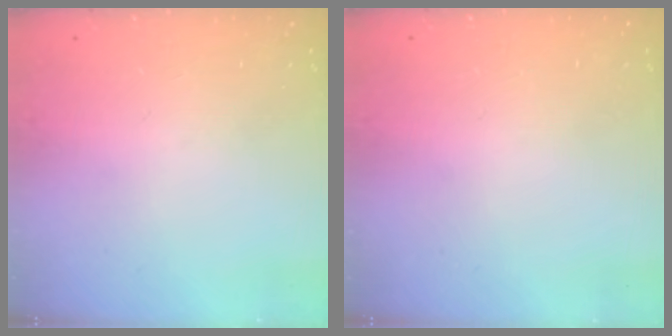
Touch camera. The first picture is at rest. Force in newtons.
{"total": 2.6, "press": 2.6, "slide": 0.2}